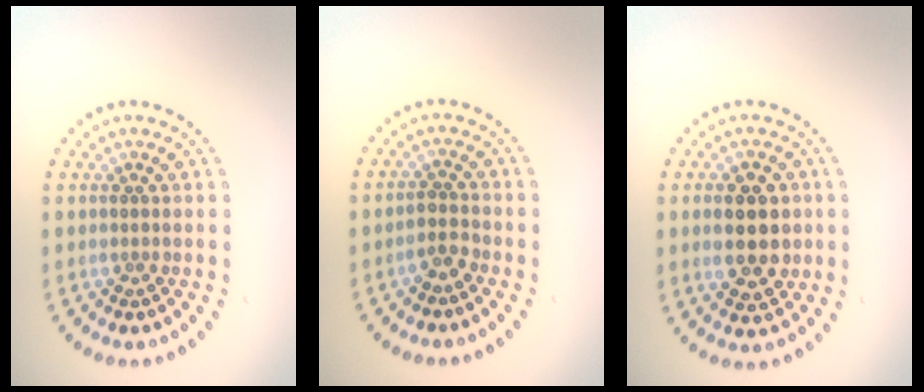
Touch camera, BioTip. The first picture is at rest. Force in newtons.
{"total": 1.3, "press": 1.2, "slide": 0.6}
{"total": 4.9, "press": 4.9, "slide": 0.4}